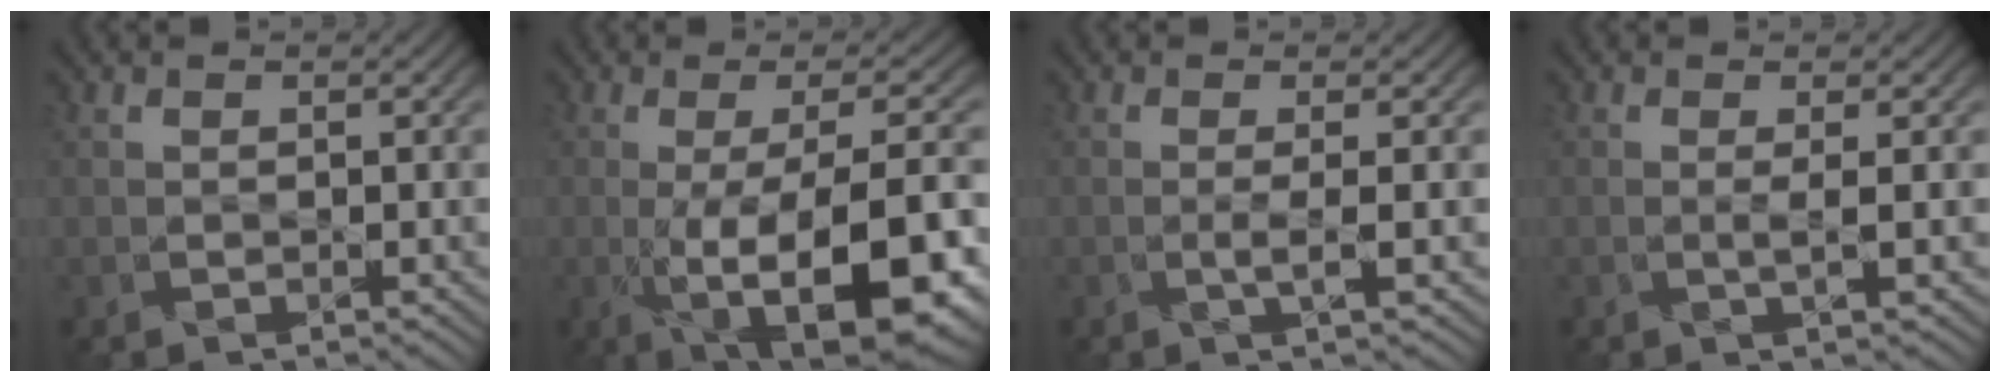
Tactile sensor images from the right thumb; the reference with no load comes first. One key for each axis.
{"total": 13.8, "fx": -4.9, "fy": 4.3, "fz": 12.2, "tx": -0.181, "ty": -0.014, "tz": -0.066}
{"total": 1.8, "fx": -0.5, "fy": -0.8, "fz": 1.6, "tx": -0.035, "ty": 0.000, "tz": -0.012}
{"total": 1.5, "fx": -0.2, "fy": -0.8, "fz": 1.3, "tx": -0.030, "ty": 0.000, "tz": -0.003}